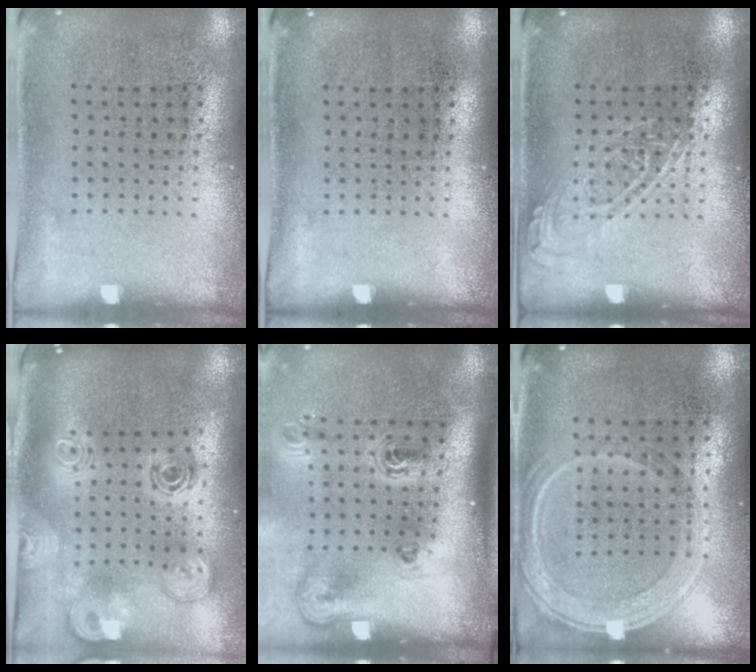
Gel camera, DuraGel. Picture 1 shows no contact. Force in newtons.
{"total": 0.0}
{"total": 1.1, "press": 1.0, "slide": 0.3}
{"total": 2.8, "press": 1.9, "slide": 2.0}
{"total": 2.3, "press": 1.5, "slide": 1.7}
{"total": 1.2, "press": 1.2, "slide": 0.4}